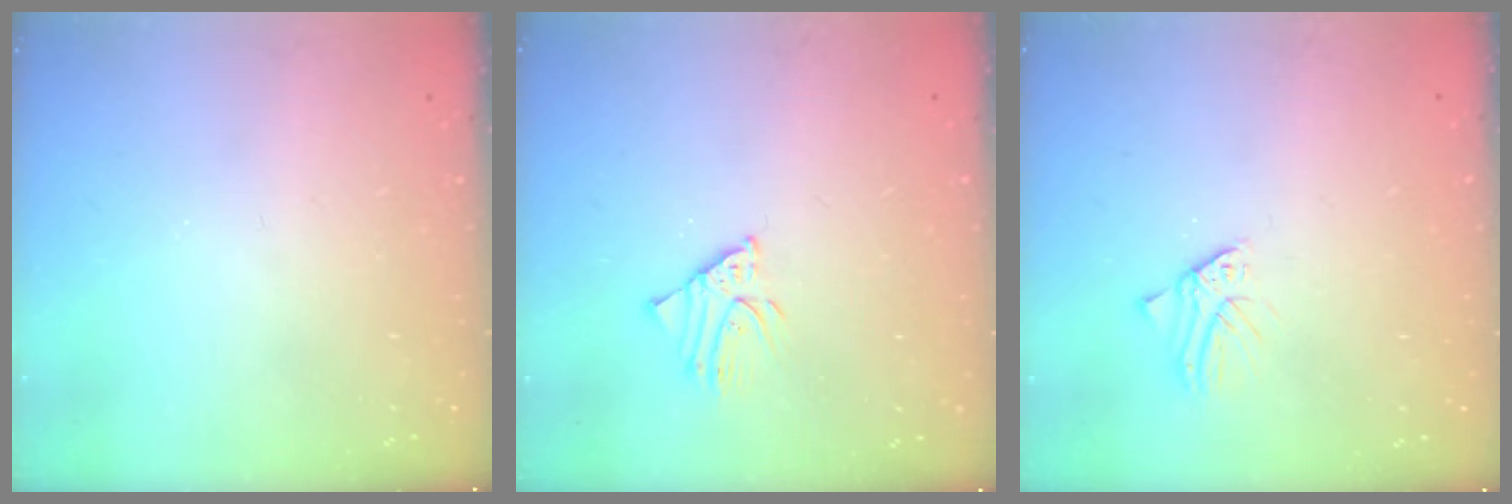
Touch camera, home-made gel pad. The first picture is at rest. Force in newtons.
{"total": 2.9, "press": 2.9, "slide": 0.2}
{"total": 0.0}